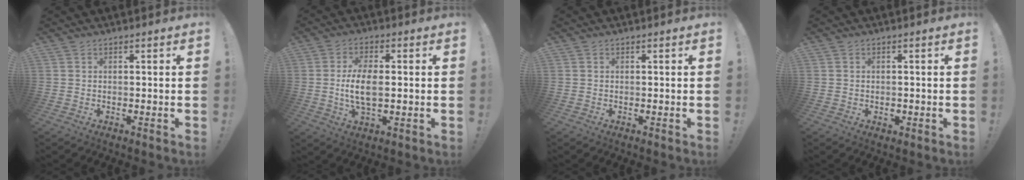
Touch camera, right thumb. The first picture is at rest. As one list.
[{"total": 9.0, "force": [-0.2, 4.2, 7.9], "torque": [-0.141, -0.008, -0.008]}, {"total": 0.0}, {"total": 1.1, "force": [-0.4, 0.9, 0.6], "torque": [-0.001, 0.000, -0.008]}]